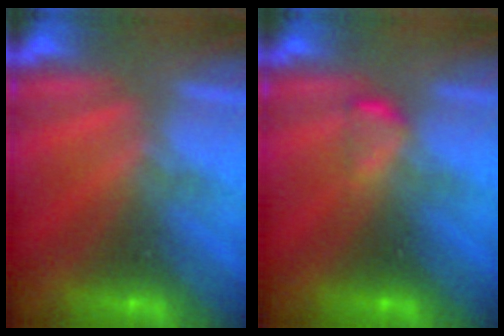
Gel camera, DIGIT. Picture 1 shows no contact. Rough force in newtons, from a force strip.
{"total": 2.4}